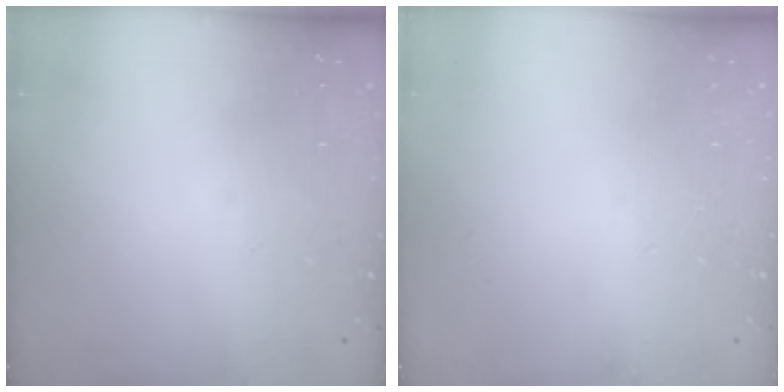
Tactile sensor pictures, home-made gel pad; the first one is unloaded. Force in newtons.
{"total": 0.0}